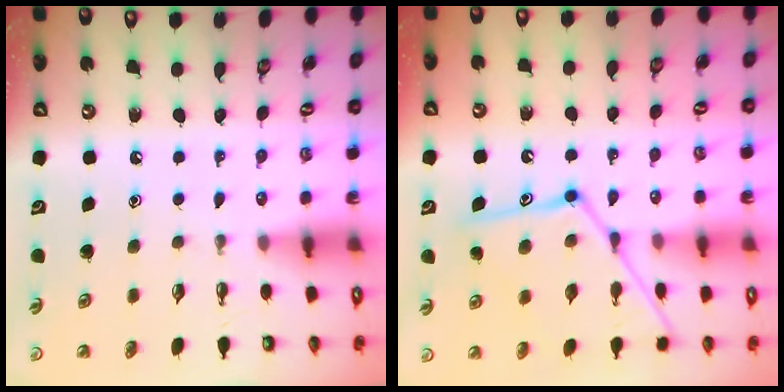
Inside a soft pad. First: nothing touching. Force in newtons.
{"total": 15.4, "press": 15.3, "slide": 1.1}